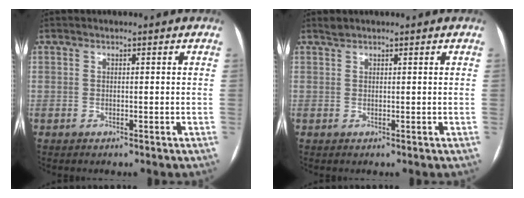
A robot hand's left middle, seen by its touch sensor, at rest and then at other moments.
{"total": 0.7, "force": [0.7, 0.1, 0.0], "torque": [-0.007, 0.006, 0.016]}